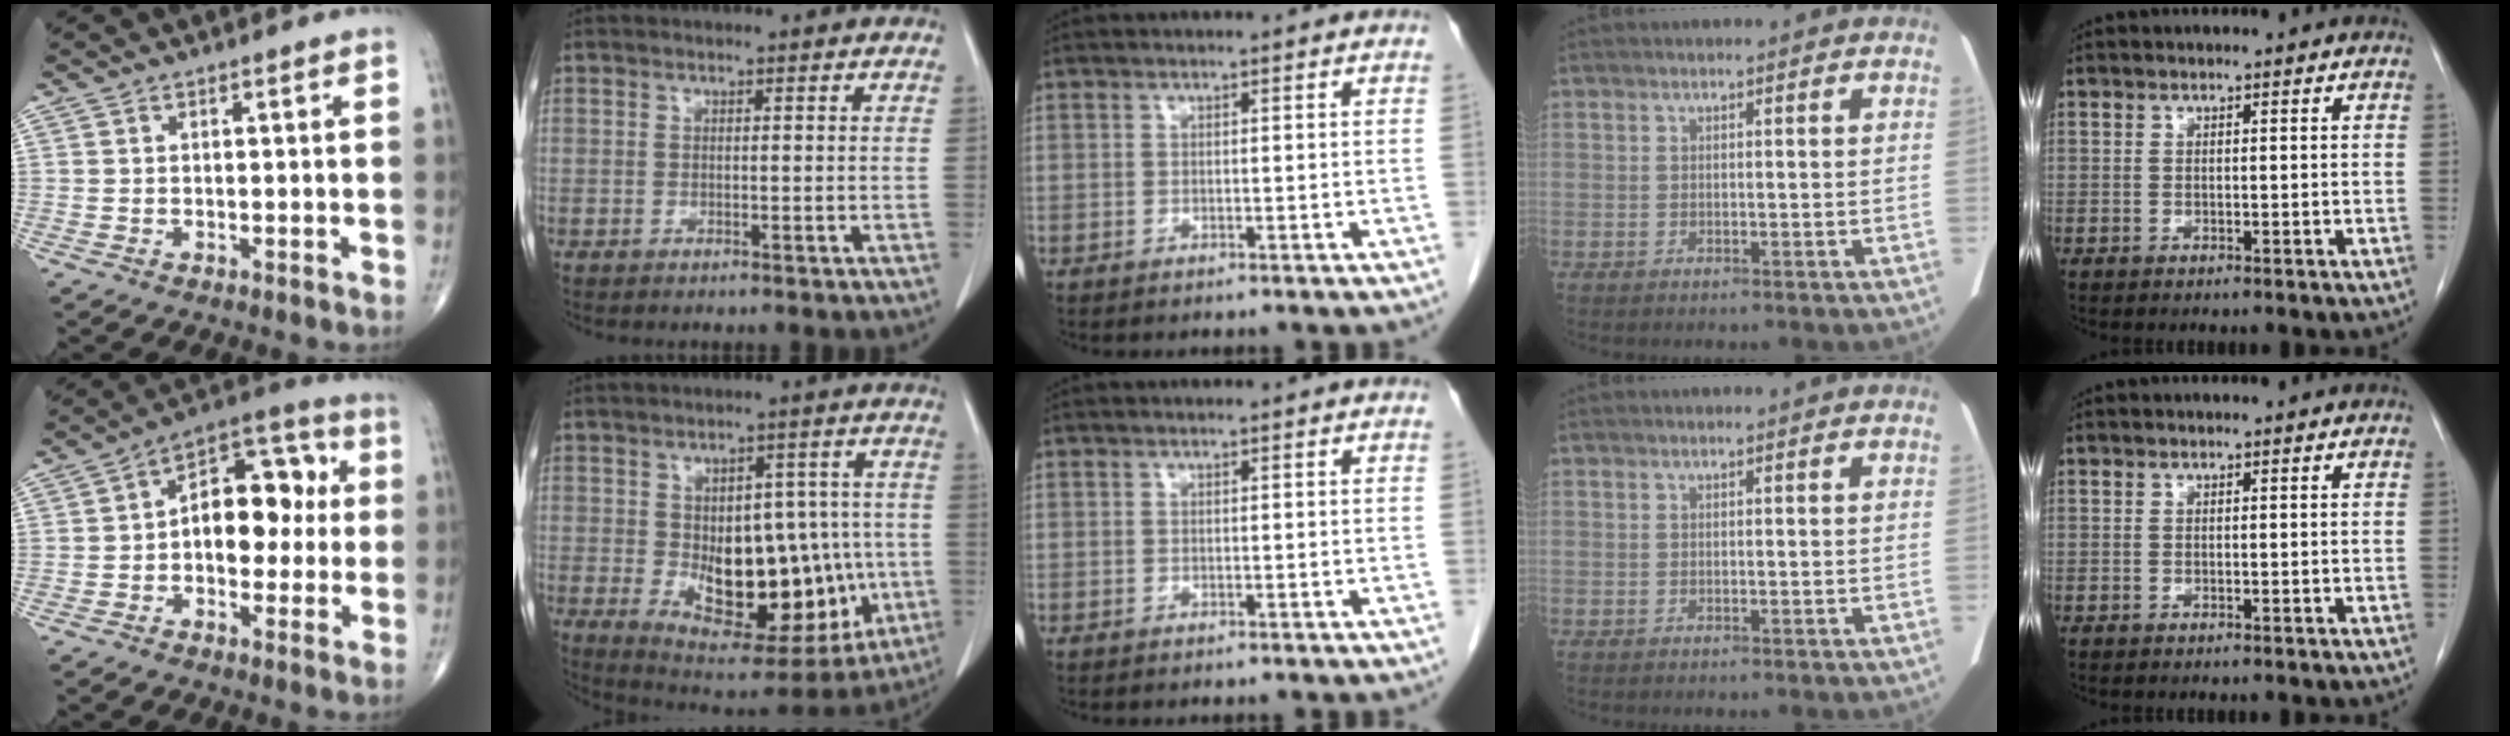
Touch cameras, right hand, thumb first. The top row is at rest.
{"thumb": {"total": 14.4, "force": [0.5, 8.8, 11.4], "torque": [-0.125, 0.037, -0.004]}, "index": {"total": 21.8, "force": [-3.3, 12.0, 17.9], "torque": [-0.273, 0.009, -0.014]}}